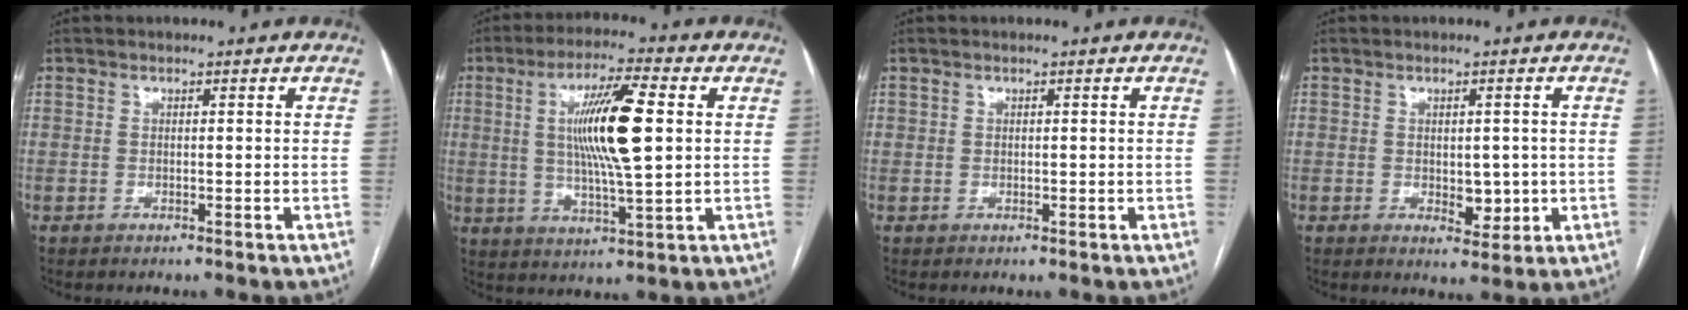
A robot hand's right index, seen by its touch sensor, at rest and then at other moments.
{"total": 12.4, "force": [2.0, 1.1, 12.2], "torque": [-0.223, 0.003, 0.035]}
{"total": 0.6, "force": [0.2, 0.5, 0.2], "torque": [0.000, 0.002, 0.004]}
{"total": 4.3, "force": [-0.4, 2.5, 3.4], "torque": [-0.041, 0.000, 0.005]}